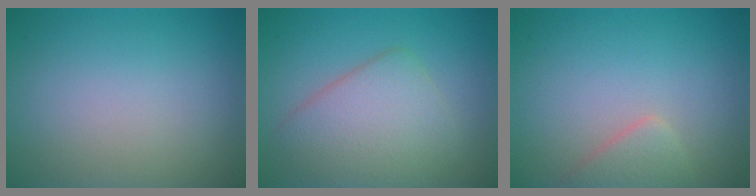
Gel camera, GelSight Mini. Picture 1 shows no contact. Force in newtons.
{"total": 5.5, "press": 5.5, "slide": 0.2}
{"total": 2.1, "press": 2.1, "slide": 0.2}